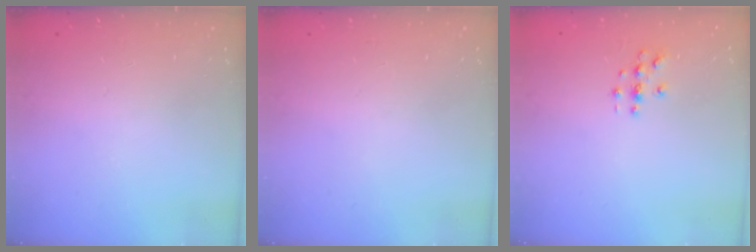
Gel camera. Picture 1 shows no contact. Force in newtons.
{"total": 0.0}
{"total": 2.8, "press": 2.8, "slide": 0.3}